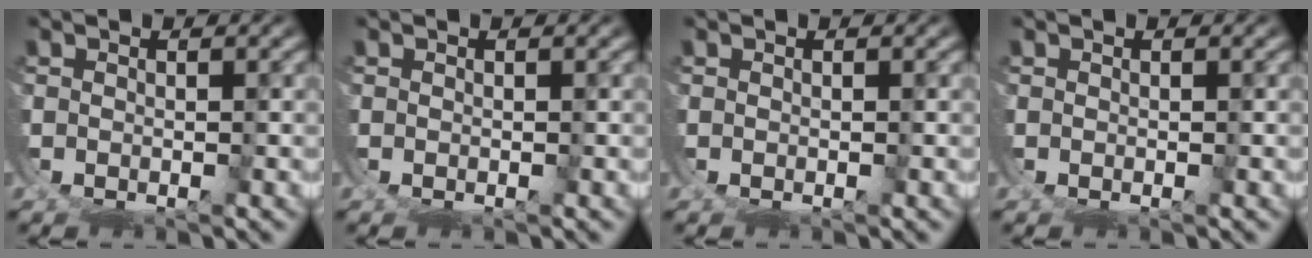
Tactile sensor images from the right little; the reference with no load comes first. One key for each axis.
{"total": 0.0}
{"total": 0.0}
{"total": 0.0}